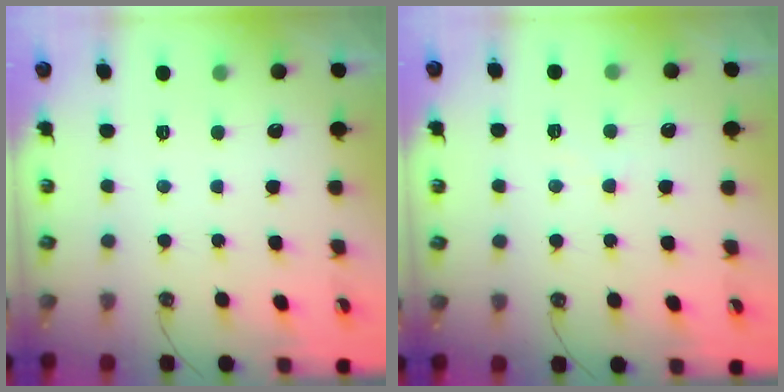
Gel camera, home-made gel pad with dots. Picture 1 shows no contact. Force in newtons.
{"total": 1.9, "press": 1.8, "slide": 0.5}